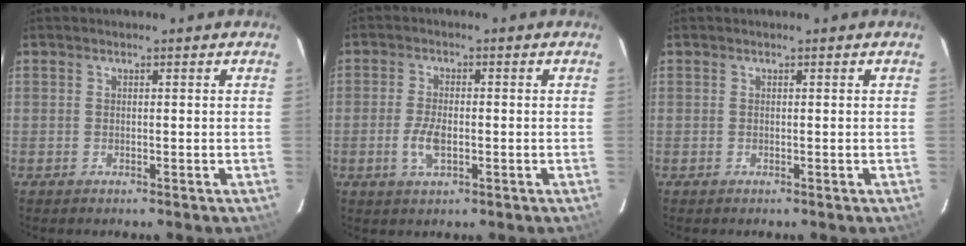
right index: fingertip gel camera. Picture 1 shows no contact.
{"total": 4.5, "force": [-1.2, 2.1, 3.8], "torque": [-0.081, -0.002, -0.022]}
{"total": 0.0}